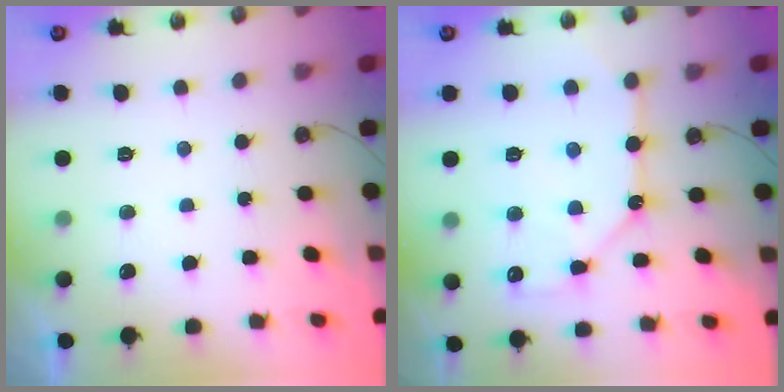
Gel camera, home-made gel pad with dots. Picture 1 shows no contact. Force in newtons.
{"total": 13.2, "press": 13.1, "slide": 0.9}